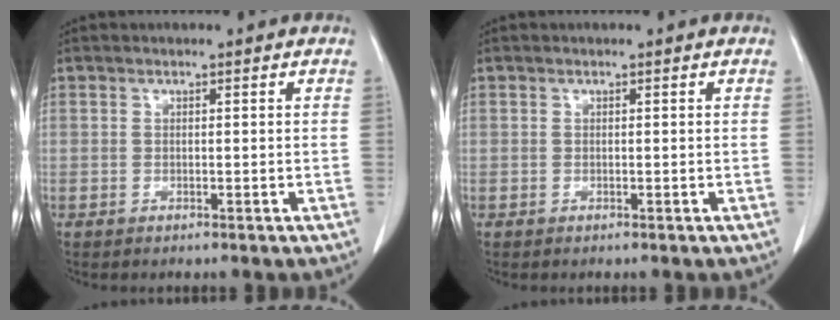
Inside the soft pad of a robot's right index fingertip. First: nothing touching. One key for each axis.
{"total": 0.0}